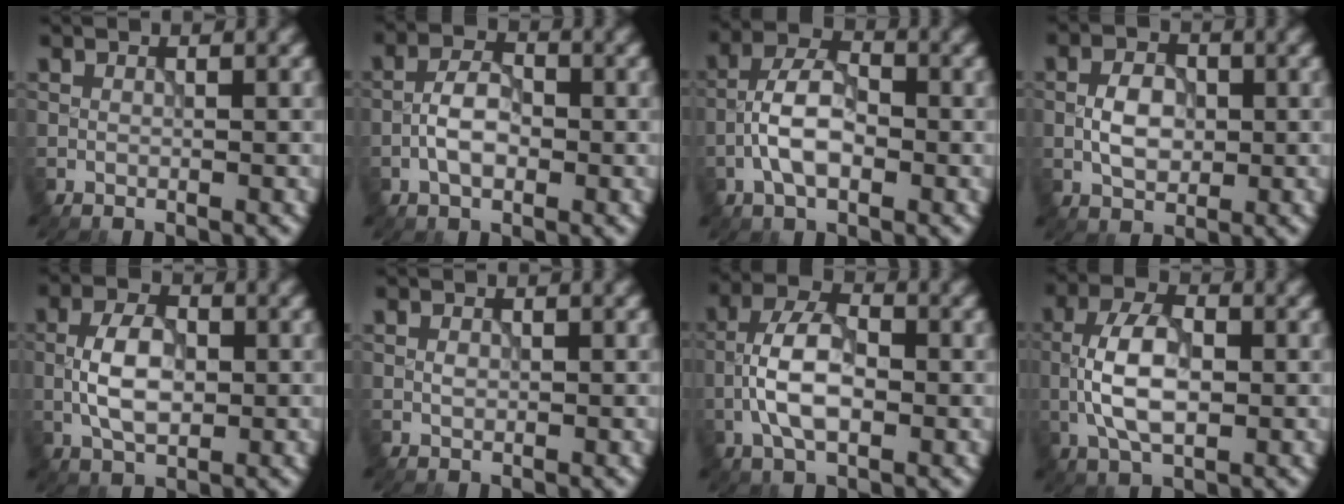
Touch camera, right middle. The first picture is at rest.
{"total": 3.6, "force": [-1.1, 1.9, 2.8], "torque": [-0.050, 0.008, -0.026]}
{"total": 5.0, "force": [-1.5, 2.5, 4.1], "torque": [-0.078, 0.011, -0.036]}
{"total": 3.6, "force": [-0.3, 2.3, 2.7], "torque": [-0.051, 0.004, -0.009]}
{"total": 4.9, "force": [-0.5, 2.7, 4.1], "torque": [-0.082, 0.005, -0.013]}
{"total": 0.6, "force": [0.0, 0.4, 0.5], "torque": [-0.008, 0.000, 0.000]}
{"total": 5.8, "force": [-1.3, 2.8, 4.8], "torque": [-0.096, 0.010, -0.033]}
{"total": 6.1, "force": [-0.8, 3.1, 5.2], "torque": [-0.109, 0.007, -0.020]}